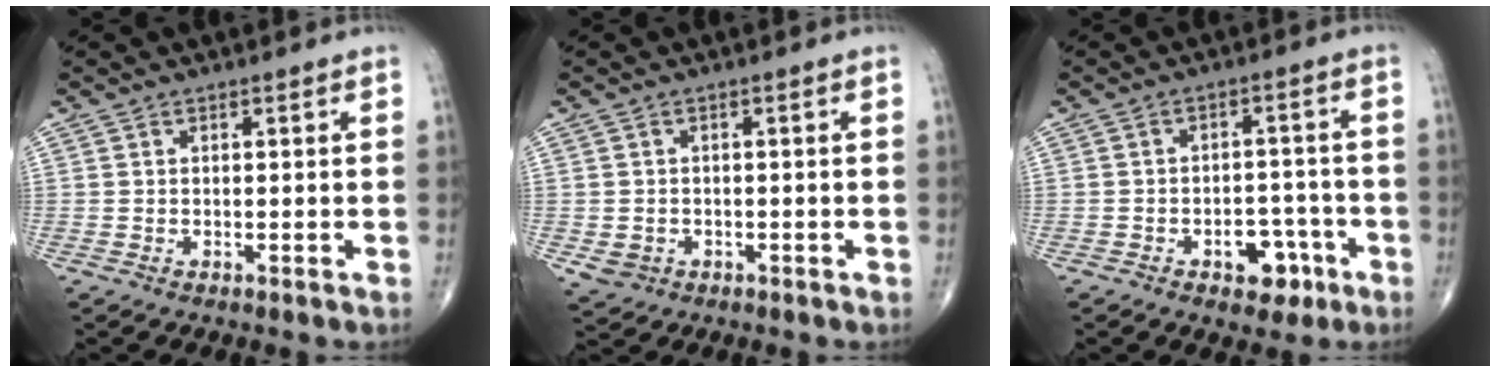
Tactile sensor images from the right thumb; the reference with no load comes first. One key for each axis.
{"total": 3.0, "fx": -0.8, "fy": 2.7, "fz": 1.0, "tx": -0.012, "ty": 0.003, "tz": -0.005}
{"total": 7.1, "fx": -3.5, "fy": 4.5, "fz": 4.2, "tx": -0.028, "ty": 0.032, "tz": -0.044}